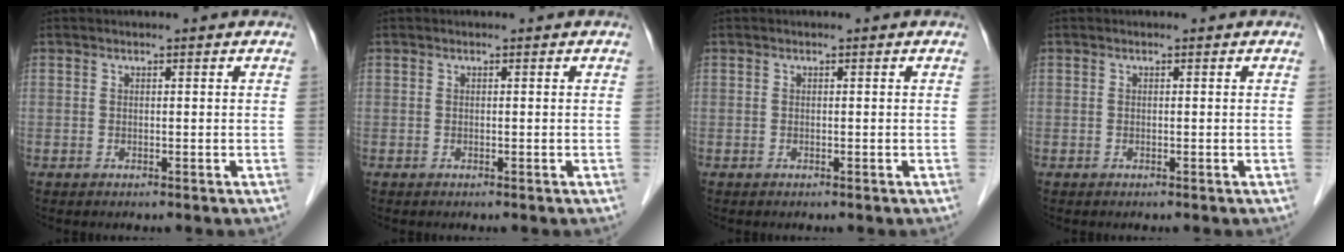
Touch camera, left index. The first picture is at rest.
{"total": 0.0}
{"total": 0.0}
{"total": 0.0}